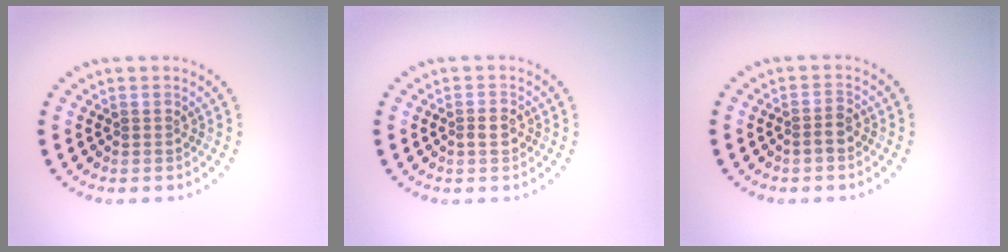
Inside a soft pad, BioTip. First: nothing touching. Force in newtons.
{"total": 1.0, "press": 1.0, "slide": 0.1}
{"total": 1.2, "press": 1.0, "slide": 0.6}